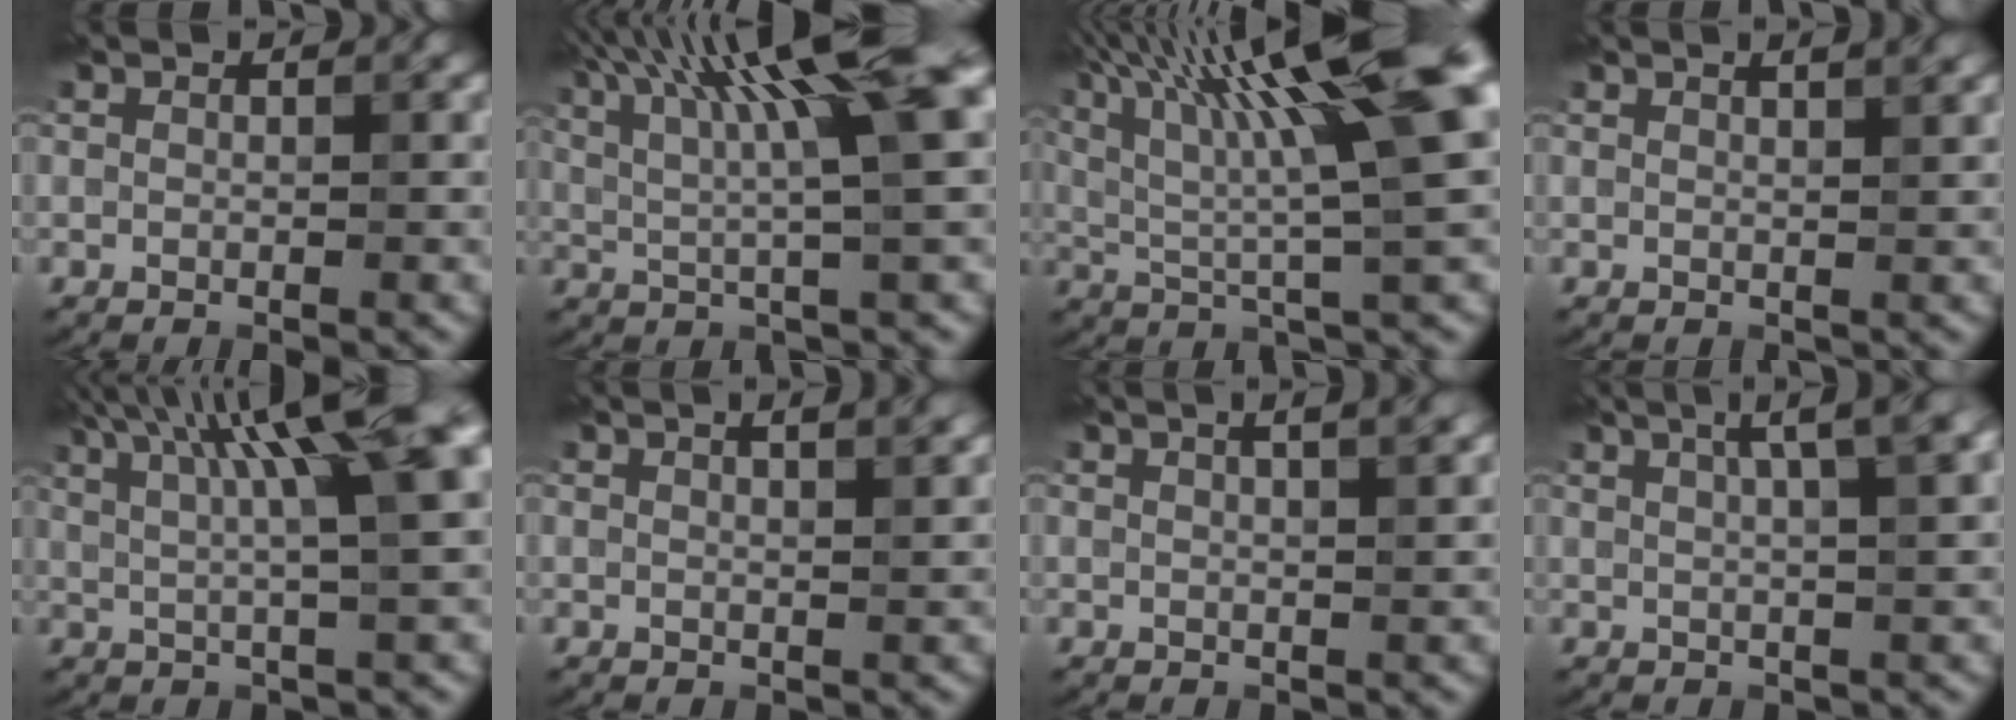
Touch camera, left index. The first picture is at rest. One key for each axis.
{"total": 12.2, "fx": 4.8, "fy": 2.2, "fz": 10.9, "tx": -0.160, "ty": 0.015, "tz": 0.080}
{"total": 14.3, "fx": 5.0, "fy": 2.8, "fz": 13.2, "tx": -0.210, "ty": 0.018, "tz": 0.084}
{"total": 3.2, "fx": 2.0, "fy": 1.3, "fz": 2.1, "tx": 0.001, "ty": 0.014, "tz": 0.001}
{"total": 11.9, "fx": 4.8, "fy": 2.5, "fz": 10.6, "tx": -0.130, "ty": 0.024, "tz": 0.070}
{"total": 5.1, "fx": 2.9, "fy": 2.2, "fz": 3.5, "tx": -0.009, "ty": 0.033, "tz": 0.006}
{"total": 6.0, "fx": 3.2, "fy": 2.7, "fz": 4.3, "tx": -0.018, "ty": 0.044, "tz": 0.009}
{"total": 6.4, "fx": 3.2, "fy": 1.7, "fz": 5.2, "tx": -0.053, "ty": 0.029, "tz": 0.025}